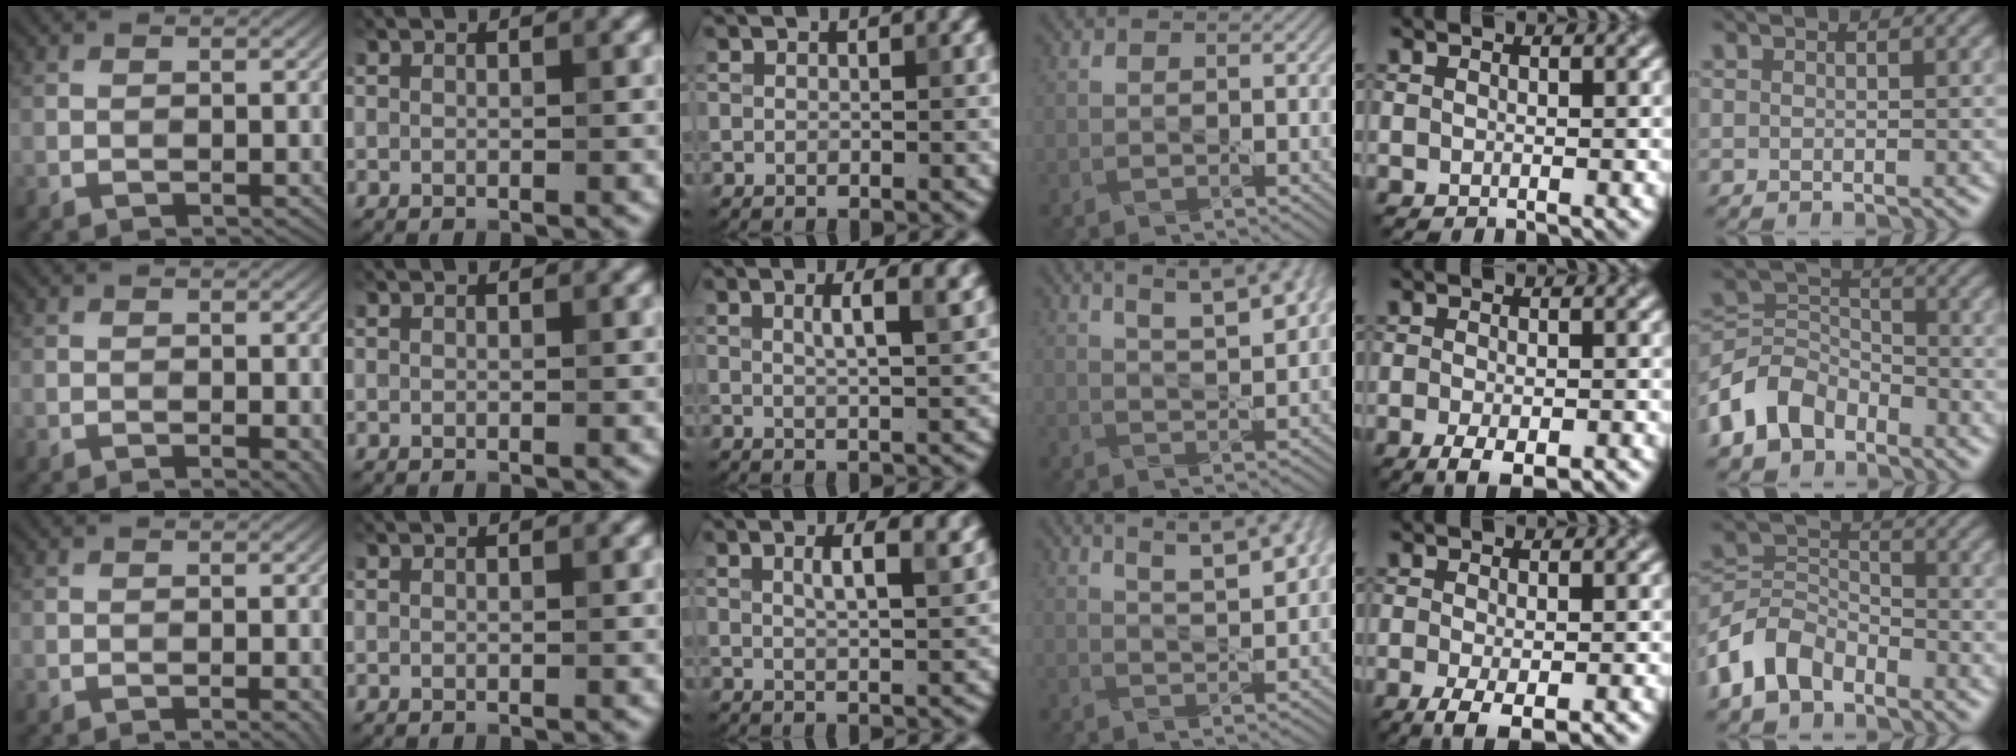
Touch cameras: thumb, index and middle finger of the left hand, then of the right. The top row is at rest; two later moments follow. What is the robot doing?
{"motion": "pour", "object": "sugar"}